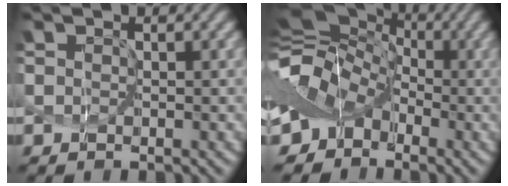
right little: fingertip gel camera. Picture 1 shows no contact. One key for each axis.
{"total": 6.0, "fx": -1.8, "fy": 5.1, "fz": 2.5, "tx": -0.057, "ty": 0.008, "tz": -0.050}